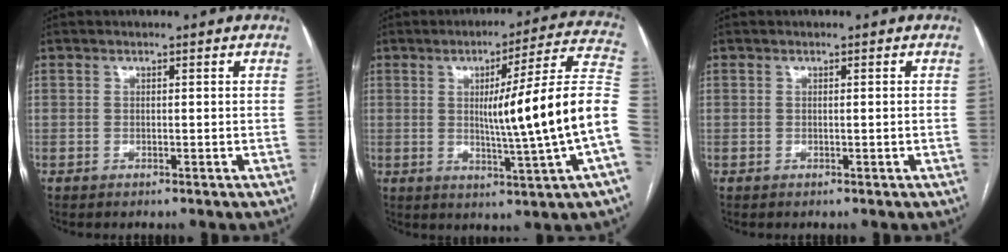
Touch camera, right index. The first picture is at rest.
{"total": 17.4, "force": [-1.3, -1.9, 17.3], "torque": [-0.231, 0.005, -0.026]}
{"total": 0.0}